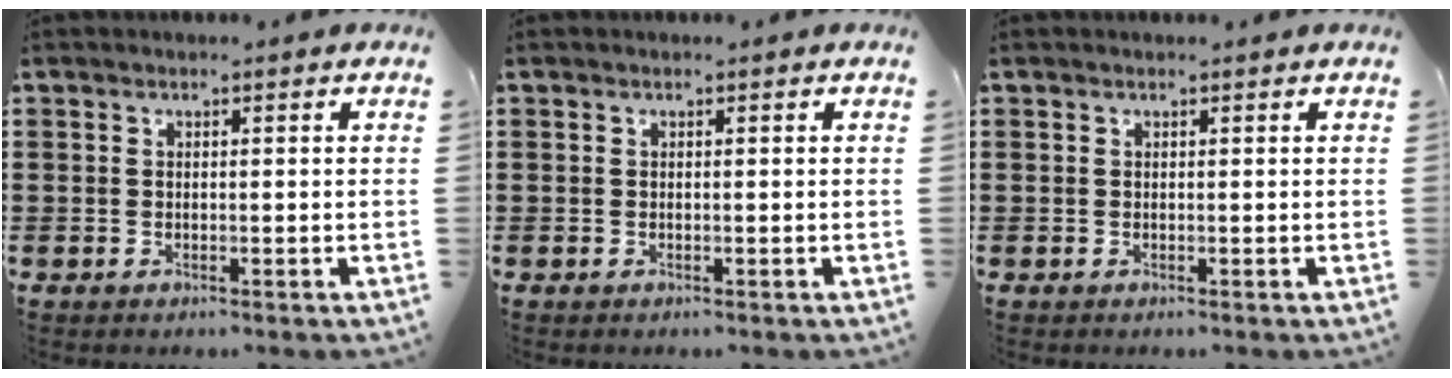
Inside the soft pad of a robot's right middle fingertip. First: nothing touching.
{"total": 0.0}
{"total": 0.0}